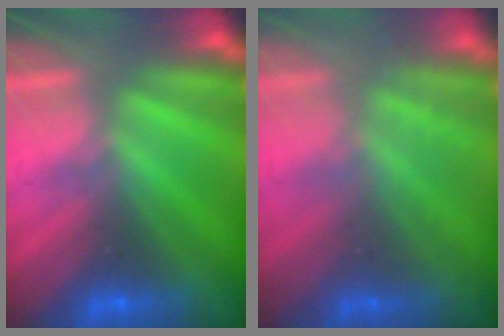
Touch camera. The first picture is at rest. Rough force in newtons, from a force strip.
{"total": 1.8}